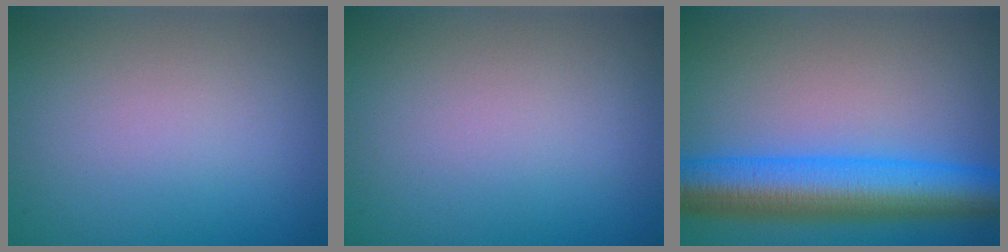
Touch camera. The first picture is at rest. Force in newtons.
{"total": 0.0}
{"total": 9.4, "press": 9.4, "slide": 0.1}